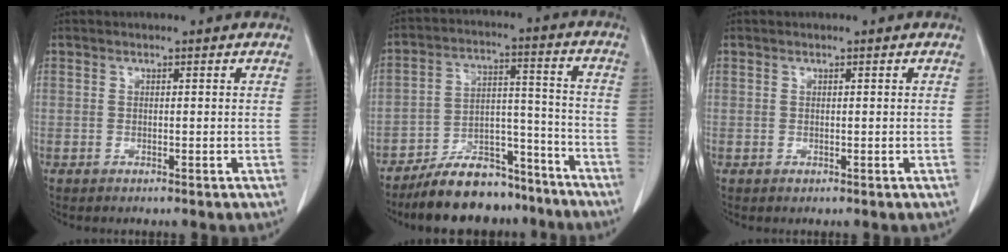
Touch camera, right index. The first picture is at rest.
{"total": 13.1, "force": [-11.2, 5.2, 4.5], "torque": [-0.059, 0.044, -0.182]}
{"total": 0.0}